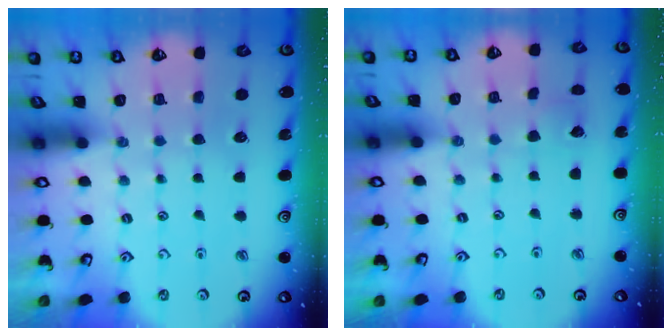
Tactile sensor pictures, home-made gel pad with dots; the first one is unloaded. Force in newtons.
{"total": 2.4, "press": 2.3, "slide": 0.3}